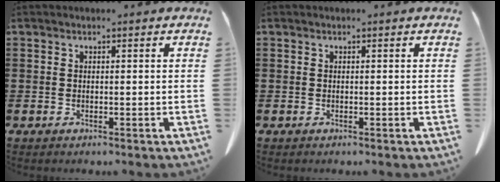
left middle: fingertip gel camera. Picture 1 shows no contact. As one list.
[{"total": 0.0}]